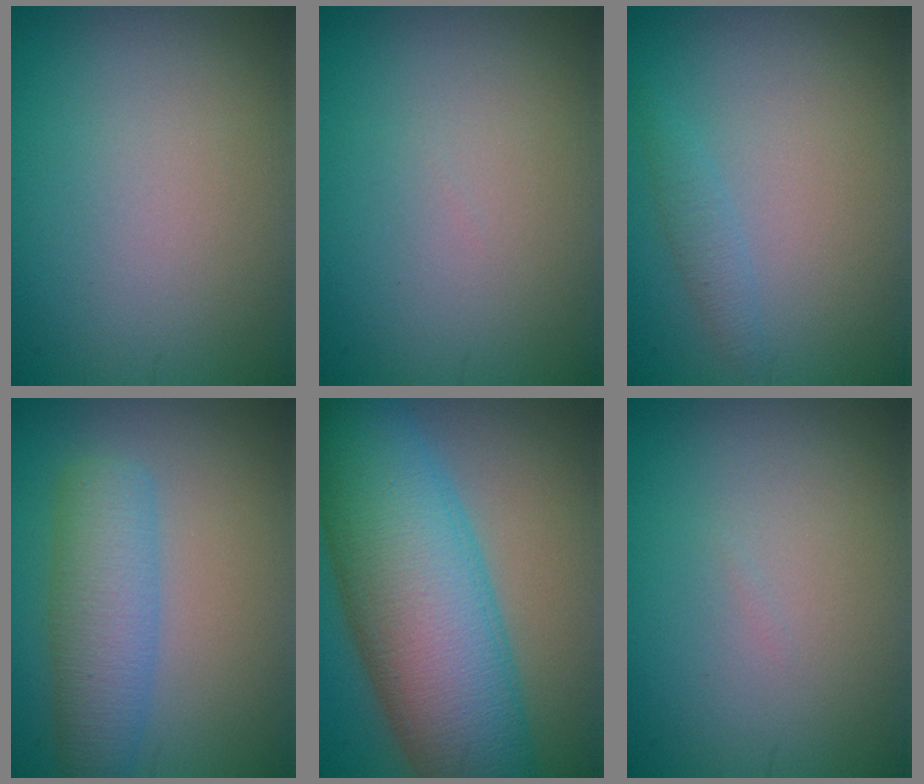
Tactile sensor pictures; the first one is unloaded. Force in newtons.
{"total": 0.0}
{"total": 1.1, "press": 1.1, "slide": 0.1}
{"total": 4.6, "press": 4.6, "slide": 0.2}
{"total": 13.4, "press": 13.4, "slide": 0.1}
{"total": 0.0}